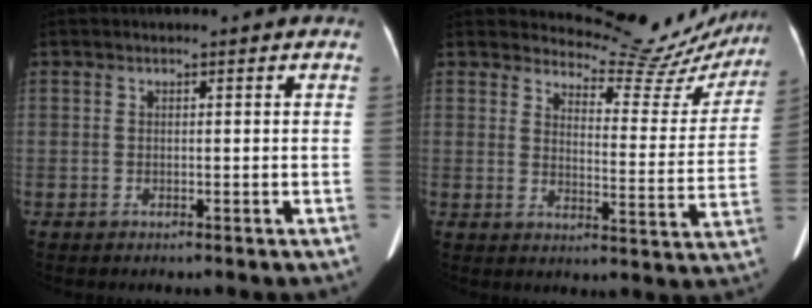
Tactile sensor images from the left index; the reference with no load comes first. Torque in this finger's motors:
{"motor_torque": [0.29, -0.51, 0.05, -0.02]}